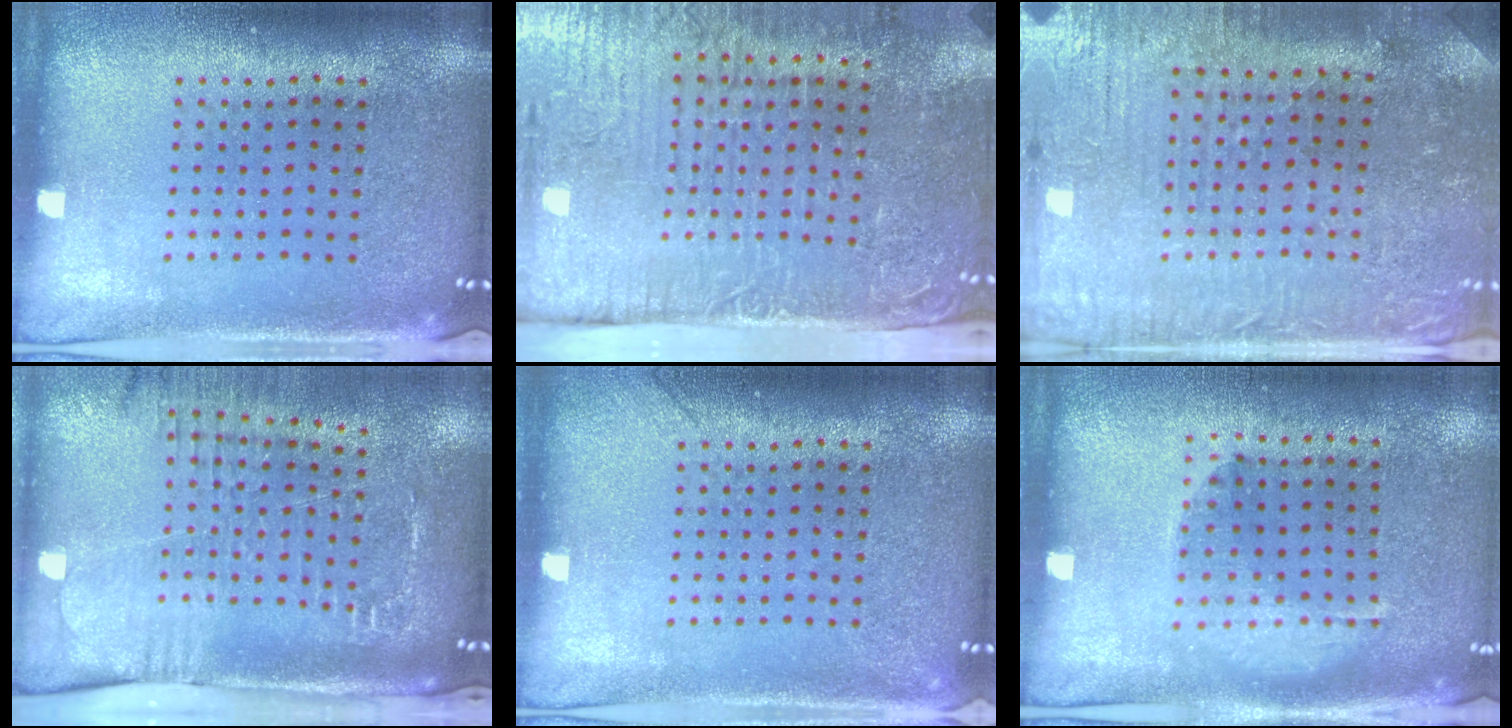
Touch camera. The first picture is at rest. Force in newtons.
{"total": 5.5, "press": 4.5, "slide": 3.0}
{"total": 1.3, "press": 1.3, "slide": 0.4}
{"total": 2.6, "press": 2.1, "slide": 1.6}
{"total": 1.1, "press": 1.1, "slide": 0.3}
{"total": 1.1, "press": 1.0, "slide": 0.2}